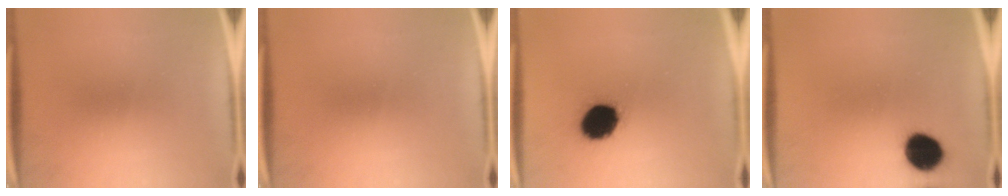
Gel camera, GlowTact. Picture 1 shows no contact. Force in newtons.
{"total": 0.0}
{"total": 14.0}
{"total": 9.1}